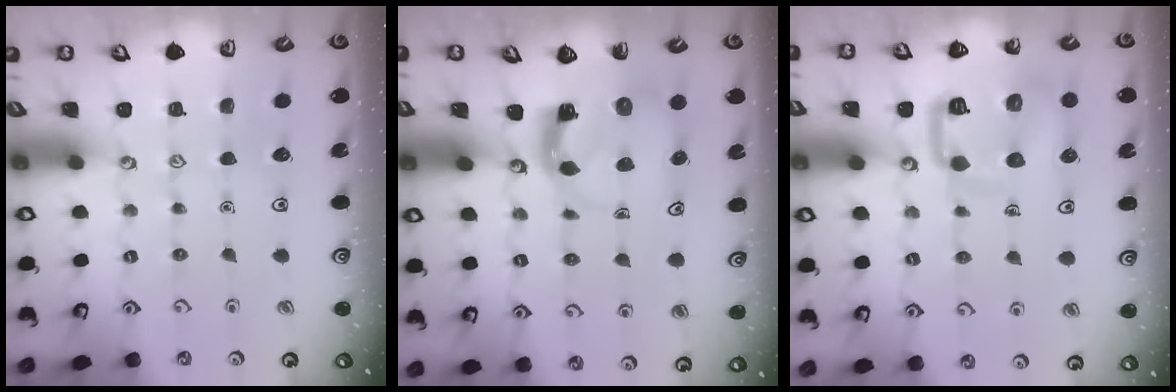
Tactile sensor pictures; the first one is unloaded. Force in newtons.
{"total": 4.0, "press": 3.9, "slide": 0.6}
{"total": 11.7, "press": 11.7, "slide": 1.3}